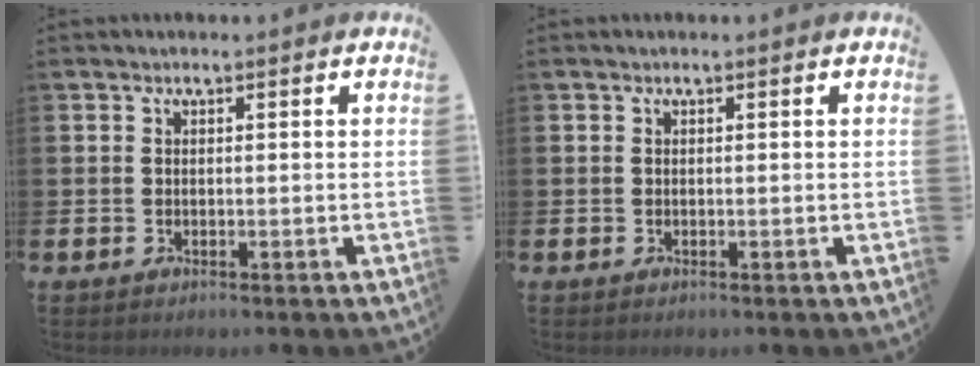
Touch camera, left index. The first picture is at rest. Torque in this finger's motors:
{"motor_torque": [-0.01, -0.01, 0.00, 0.00]}